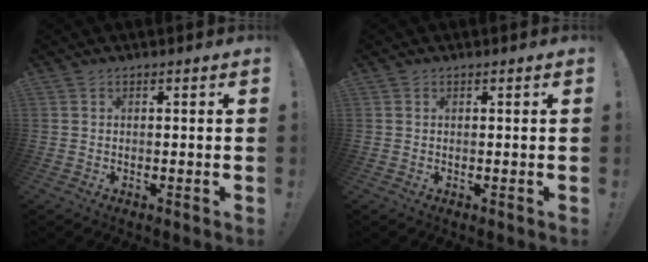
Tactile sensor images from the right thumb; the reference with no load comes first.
{"total": 0.0}